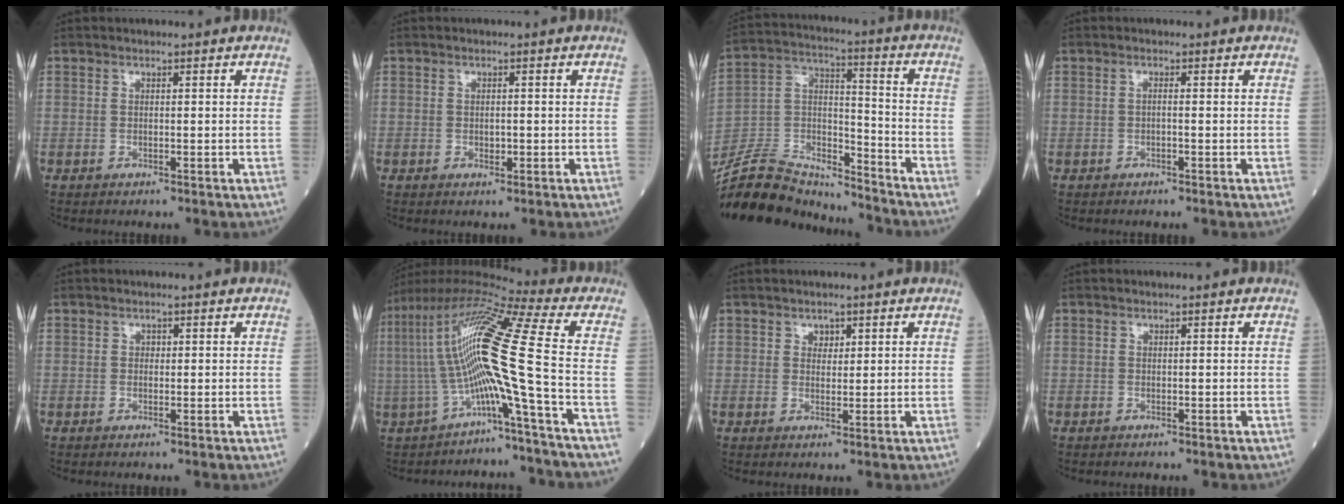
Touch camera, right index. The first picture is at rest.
{"total": 1.2, "force": [-0.3, 0.6, 1.0], "torque": [-0.019, -0.001, -0.002]}
{"total": 20.5, "force": [-19.5, 4.0, 4.6], "torque": [-0.118, 0.022, -0.334]}
{"total": 0.6, "force": [-0.2, 0.0, 0.6], "torque": [-0.013, 0.002, -0.005]}
{"total": 0.5, "force": [0.1, 0.4, 0.2], "torque": [0.001, 0.002, 0.000]}
{"total": 15.1, "force": [-3.1, -2.2, 14.6], "torque": [-0.290, 0.028, -0.070]}
{"total": 1.5, "force": [0.9, 1.0, 0.7], "torque": [-0.008, -0.004, 0.013]}
{"total": 0.0}